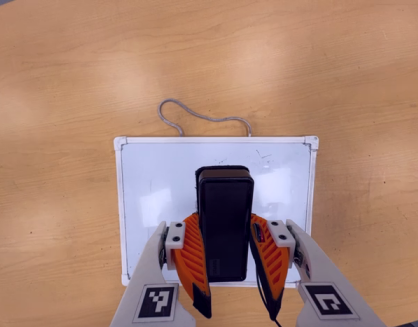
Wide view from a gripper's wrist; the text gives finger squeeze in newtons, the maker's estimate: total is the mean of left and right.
{"total": 7.7, "left": 6.5, "right": 9.0}